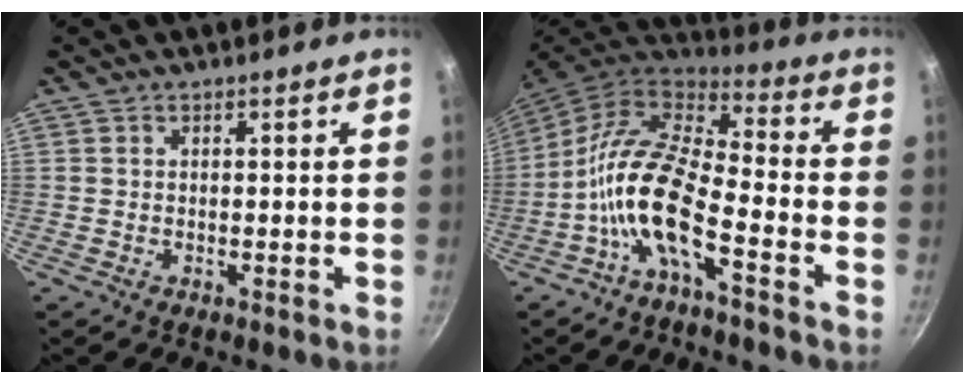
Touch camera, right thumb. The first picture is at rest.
{"total": 13.9, "force": [-5.4, 4.9, 11.8], "torque": [-0.225, 0.054, -0.121]}